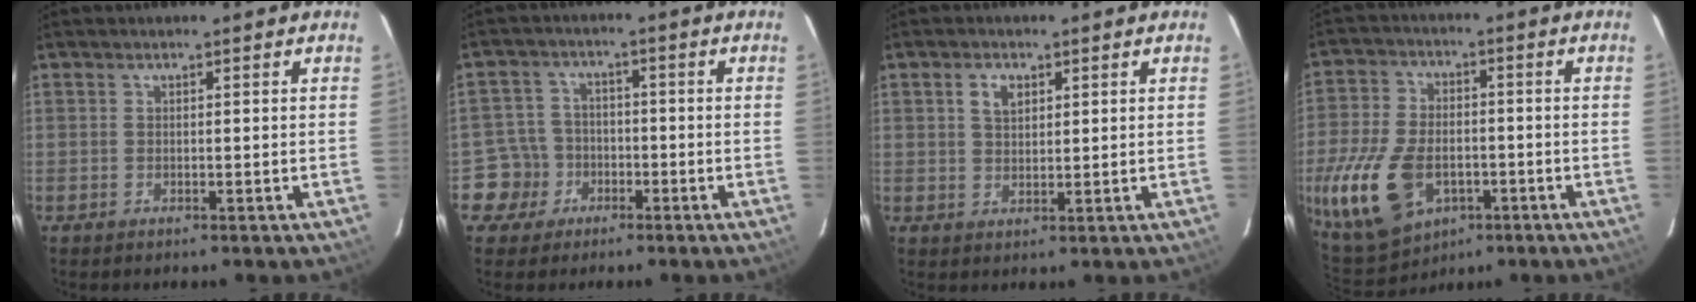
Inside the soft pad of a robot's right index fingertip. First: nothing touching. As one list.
[{"total": 6.0, "force": [-2.7, 5.4, -0.2], "torque": [-0.007, 0.026, -0.048]}, {"total": 3.4, "force": [1.4, 2.2, 2.1], "torque": [-0.037, 0.008, 0.027]}, {"total": 20.6, "force": [-7.1, 13.3, 14.0], "torque": [-0.339, -0.023, -0.109]}]